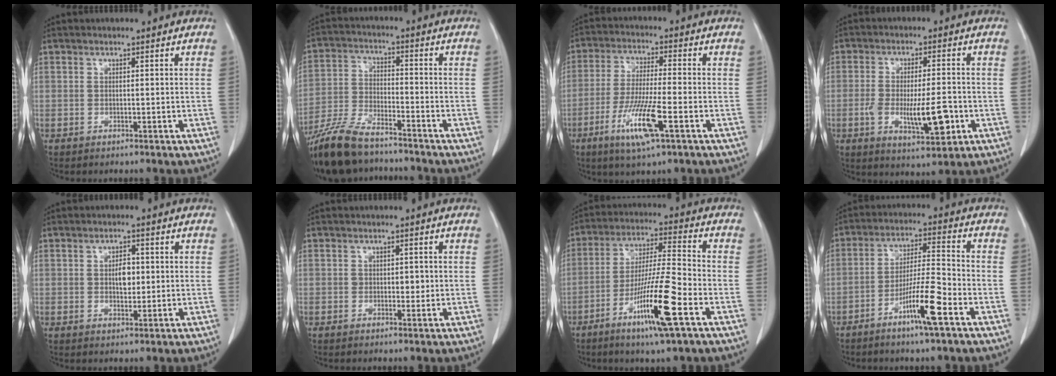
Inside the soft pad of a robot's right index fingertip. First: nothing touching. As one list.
[{"total": 14.2, "force": [-11.4, 3.9, 7.4], "torque": [-0.154, -0.014, -0.215]}, {"total": 10.3, "force": [-4.4, 0.8, 9.3], "torque": [-0.183, -0.020, -0.080]}, {"total": 9.7, "force": [-2.4, 2.7, 9.0], "torque": [-0.153, -0.006, -0.031]}, {"total": 3.5, "force": [0.4, 1.9, 3.0], "torque": [-0.045, 0.000, 0.009]}, {"total": 2.1, "force": [0.0, 1.4, 1.5], "torque": [-0.019, 0.003, 0.002]}, {"total": 13.9, "force": [-6.2, 0.1, 12.4], "torque": [-0.231, -0.019, -0.112]}, {"total": 9.4, "force": [-4.9, 0.1, 8.0], "torque": [-0.148, -0.003, -0.088]}]